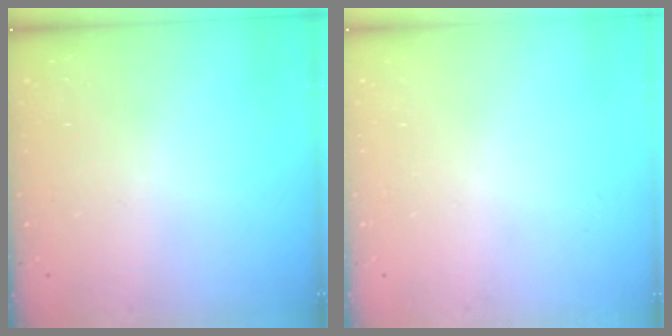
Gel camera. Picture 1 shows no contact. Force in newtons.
{"total": 0.0}